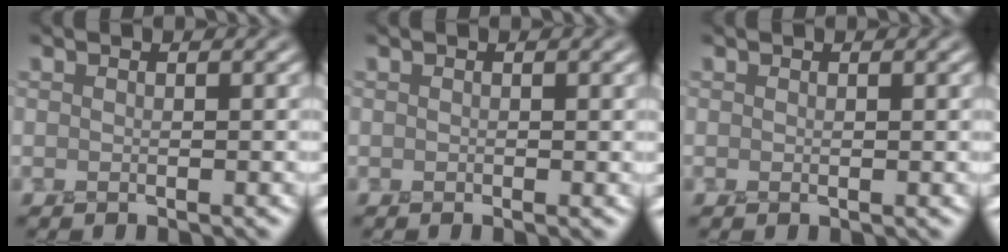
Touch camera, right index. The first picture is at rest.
{"total": 0.0}
{"total": 0.0}